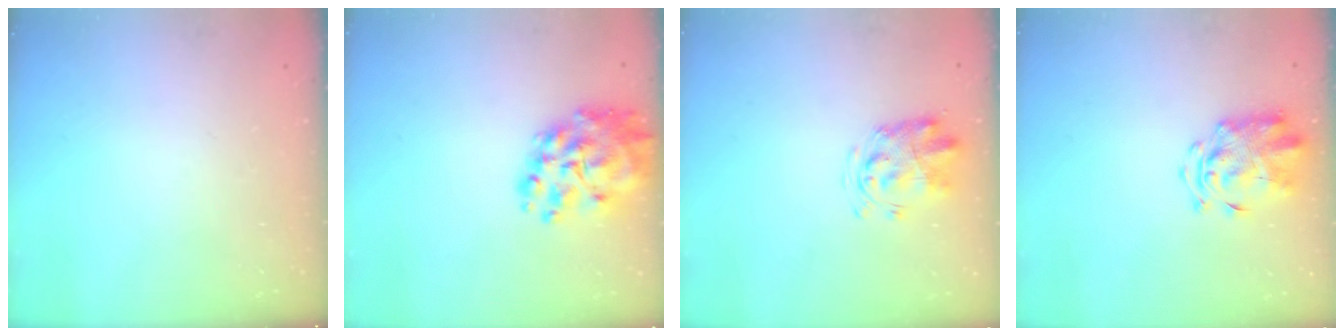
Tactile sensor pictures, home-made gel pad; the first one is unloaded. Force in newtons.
{"total": 13.6, "press": 13.2, "slide": 3.4}
{"total": 3.3, "press": 3.2, "slide": 0.8}
{"total": 3.3, "press": 3.2, "slide": 0.8}